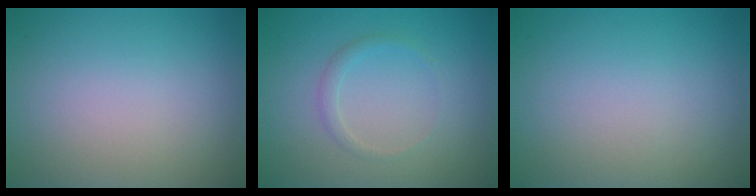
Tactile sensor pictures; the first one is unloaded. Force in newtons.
{"total": 1.1, "press": 1.1, "slide": 0.0}
{"total": 0.0}